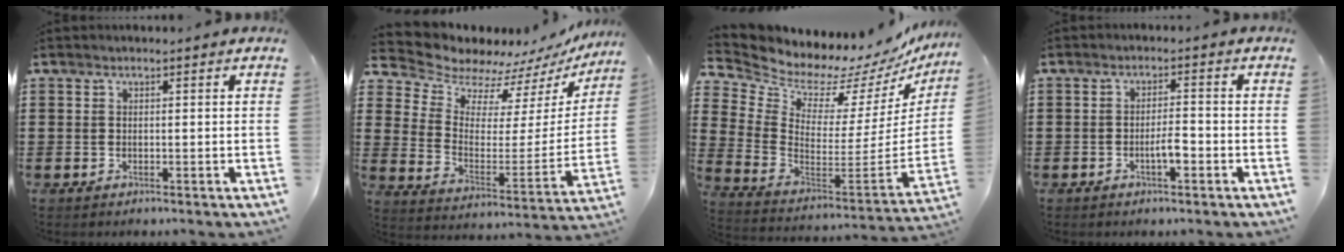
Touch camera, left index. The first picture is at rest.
{"total": 7.7, "force": [7.1, 3.0, 0.7], "torque": [-0.052, -0.065, 0.124]}
{"total": 6.1, "force": [5.6, 2.3, 0.6], "torque": [-0.048, -0.066, 0.091]}
{"total": 3.1, "force": [-1.2, 0.8, 2.8], "torque": [-0.050, 0.006, -0.022]}